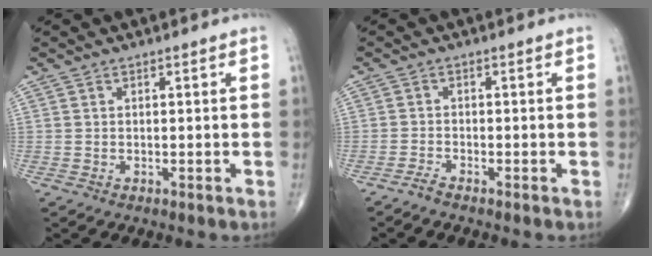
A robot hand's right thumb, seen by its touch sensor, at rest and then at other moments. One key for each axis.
{"total": 1.4, "fx": -1.3, "fy": -0.1, "fz": 0.5, "tx": -0.019, "ty": 0.003, "tz": -0.029}